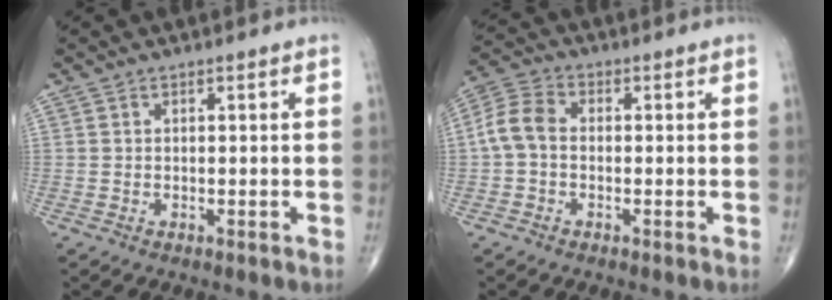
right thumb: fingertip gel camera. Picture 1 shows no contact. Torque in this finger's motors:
{"motor_torque": [-0.27, 0.36, 0.46, -0.19, 0.21]}